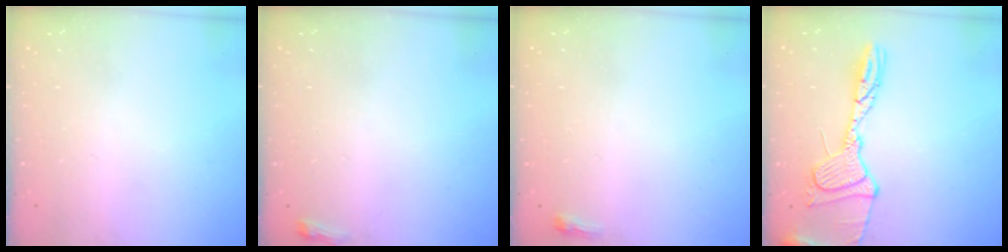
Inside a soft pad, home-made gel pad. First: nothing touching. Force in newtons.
{"total": 3.5, "press": 3.4, "slide": 0.8}
{"total": 2.6, "press": 2.5, "slide": 0.6}
{"total": 17.1, "press": 17.1, "slide": 1.5}